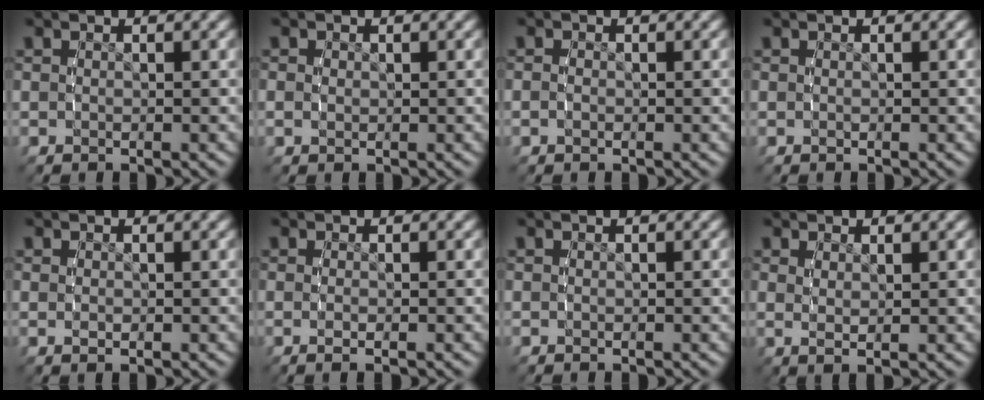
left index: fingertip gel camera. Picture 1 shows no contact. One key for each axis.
{"total": 0.7, "fx": 0.1, "fy": 0.5, "fz": 0.4, "tx": -0.012, "ty": -0.005, "tz": 0.006}
{"total": 0.6, "fx": -0.4, "fy": 0.2, "fz": 0.4, "tx": -0.013, "ty": -0.003, "tz": -0.007}
{"total": 0.0}
{"total": 0.6, "fx": 0.0, "fy": 0.1, "fz": 0.6, "tx": -0.017, "ty": -0.009, "tz": 0.010}
{"total": 1.1, "fx": -0.4, "fy": -0.5, "fz": 0.9, "tx": -0.022, "ty": -0.006, "tz": -0.002}
{"total": 0.0}
{"total": 1.3, "fx": 0.9, "fy": -0.3, "fz": 0.9, "tx": -0.016, "ty": -0.006, "tz": 0.024}